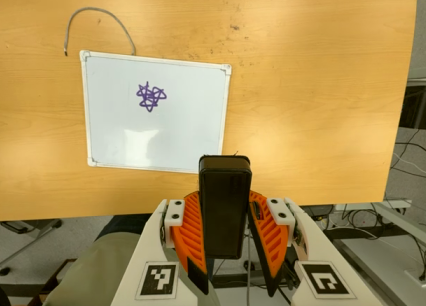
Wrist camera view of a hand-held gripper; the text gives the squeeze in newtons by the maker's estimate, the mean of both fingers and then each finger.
{"total": 8.5, "left": 6.7, "right": 10.2}